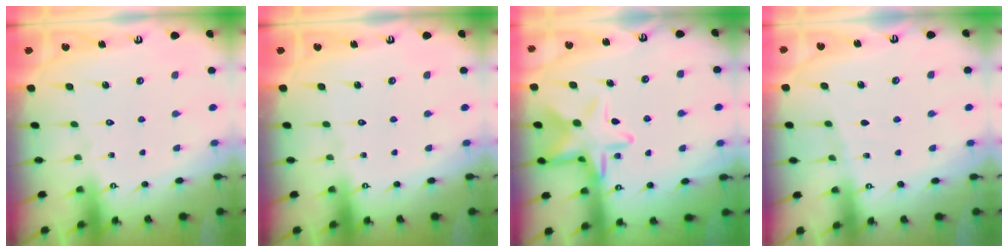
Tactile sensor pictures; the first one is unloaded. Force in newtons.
{"total": 0.0}
{"total": 12.8, "press": 12.7, "slide": 1.1}
{"total": 3.0, "press": 3.0, "slide": 0.4}